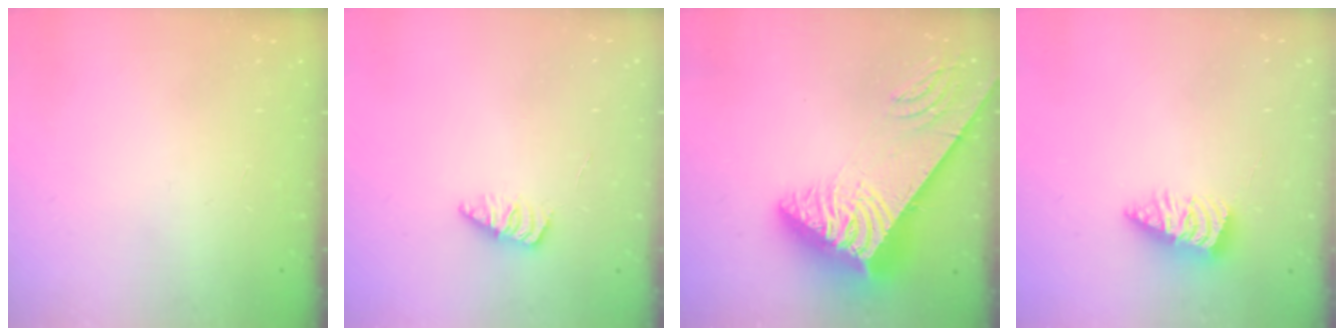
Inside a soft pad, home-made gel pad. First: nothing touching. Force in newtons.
{"total": 1.7, "press": 1.6, "slide": 0.4}
{"total": 14.0, "press": 13.9, "slide": 1.4}
{"total": 3.9, "press": 3.9, "slide": 0.2}